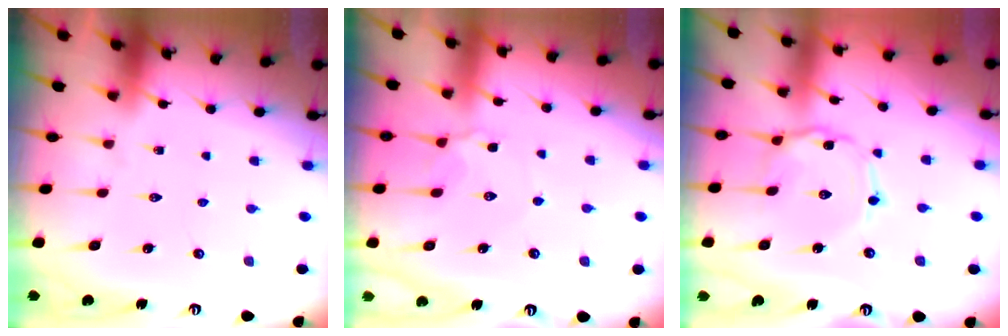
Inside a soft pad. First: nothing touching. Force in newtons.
{"total": 5.3, "press": 5.2, "slide": 0.7}
{"total": 2.7, "press": 2.7, "slide": 0.2}